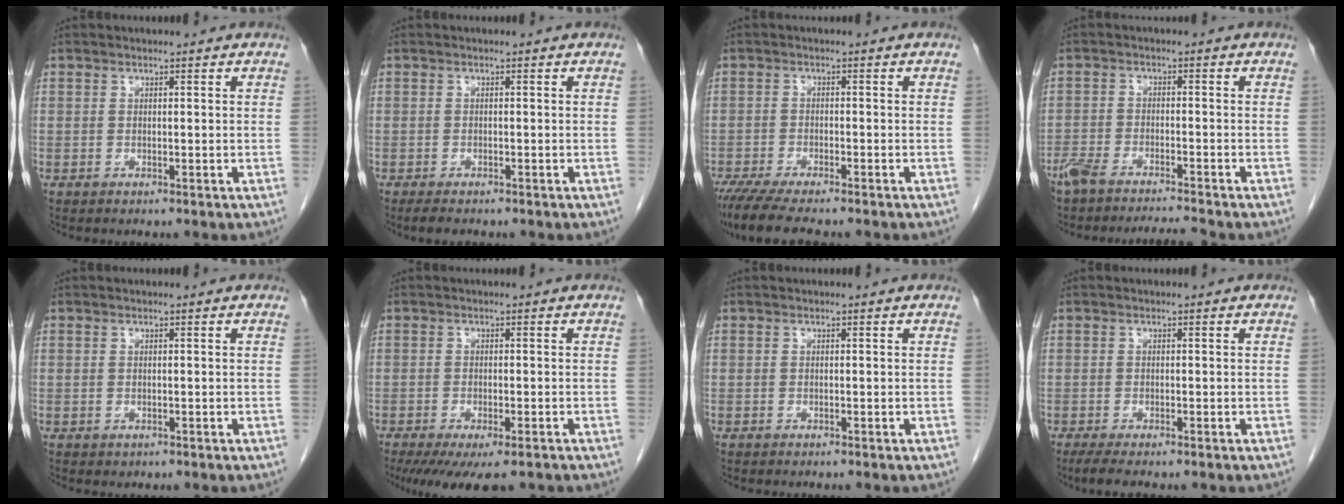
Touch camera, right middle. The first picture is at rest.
{"total": 2.6, "force": [-2.1, 0.7, 1.4], "torque": [-0.022, -0.008, -0.027]}
{"total": 9.0, "force": [-7.6, 1.0, 4.8], "torque": [-0.071, -0.020, -0.123]}
{"total": 6.0, "force": [-5.6, -0.1, 2.2], "torque": [-0.043, -0.006, -0.099]}
{"total": 0.0}
{"total": 10.3, "force": [-7.8, 2.6, 6.1], "torque": [-0.088, -0.018, -0.113]}
{"total": 0.0}
{"total": 3.4, "force": [-2.7, 0.2, 2.1], "torque": [-0.033, -0.009, -0.043]}